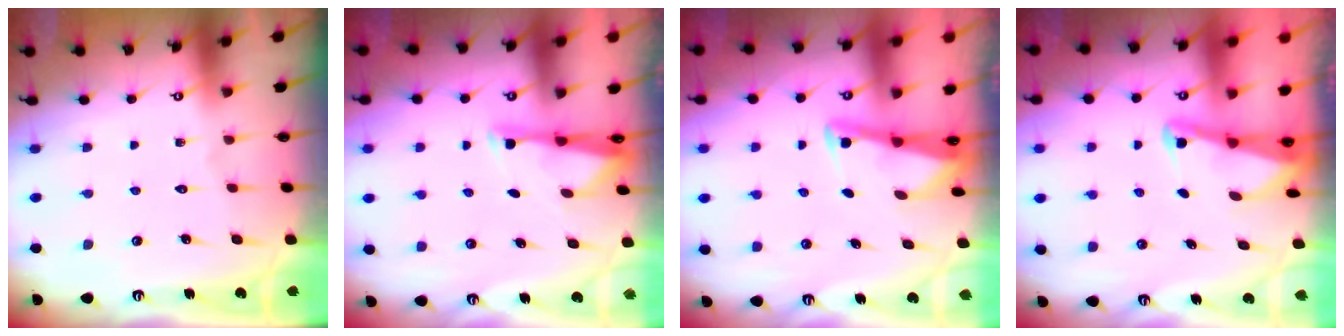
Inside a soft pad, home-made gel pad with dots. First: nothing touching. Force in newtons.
{"total": 2.9, "press": 2.9, "slide": 0.6}
{"total": 2.9, "press": 2.9, "slide": 0.3}
{"total": 2.1, "press": 2.1, "slide": 0.3}